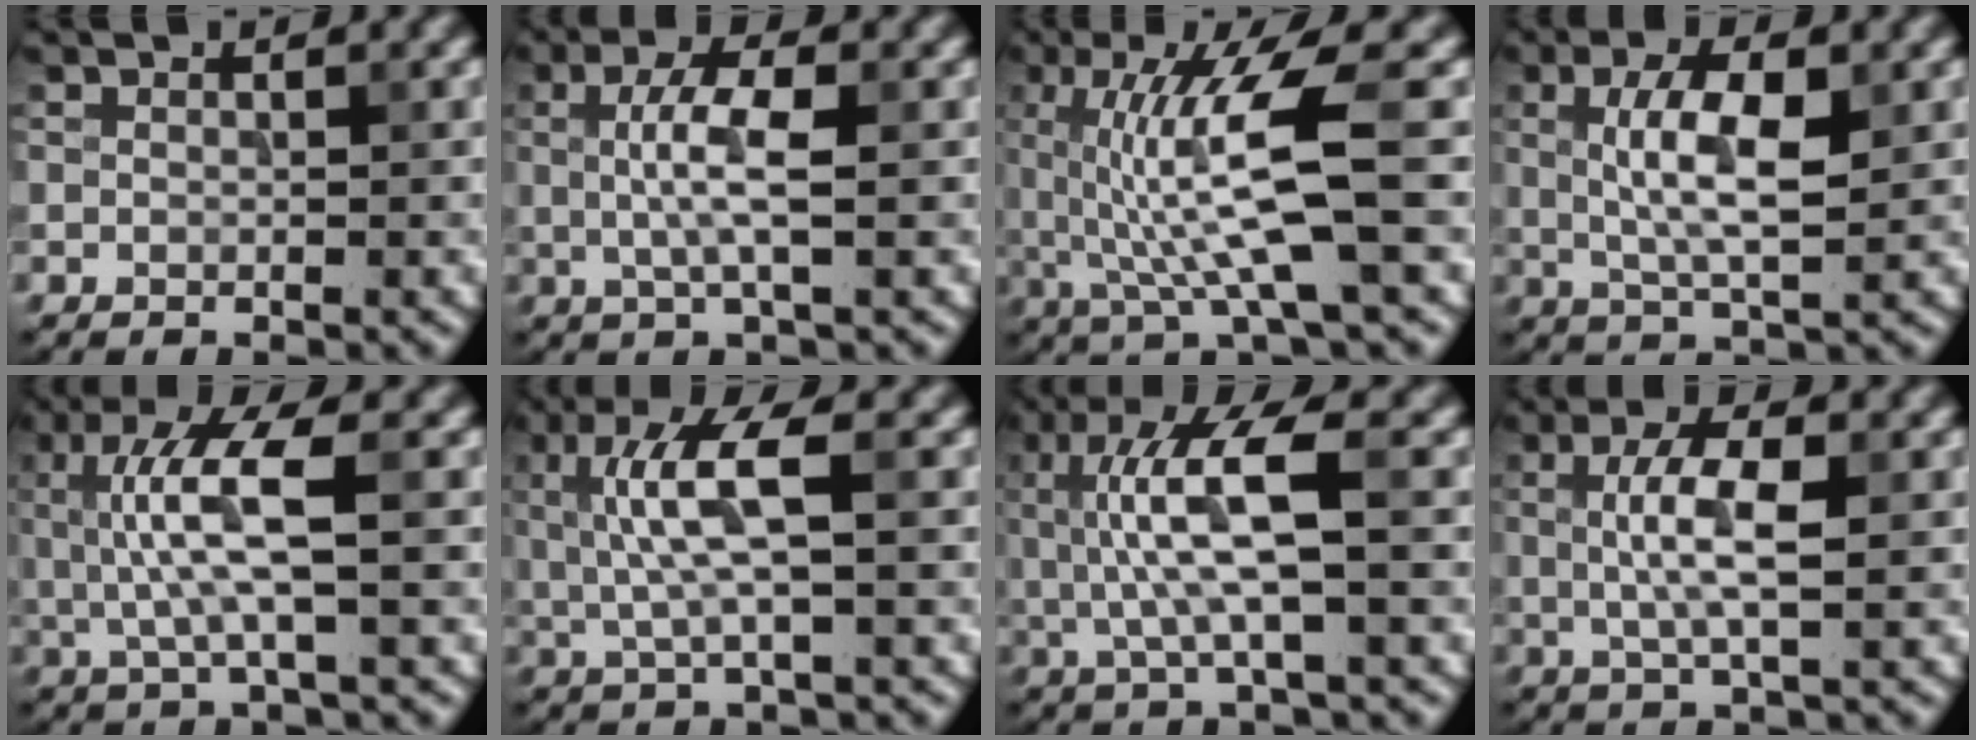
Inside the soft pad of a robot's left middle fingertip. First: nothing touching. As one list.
[{"total": 4.0, "force": [0.2, 0.9, 3.9], "torque": [-0.078, 0.004, 0.004]}, {"total": 7.8, "force": [0.1, 1.3, 7.7], "torque": [-0.147, -0.002, 0.009]}, {"total": 5.4, "force": [0.9, 1.7, 5.0], "torque": [-0.098, 0.004, 0.016]}, {"total": 5.7, "force": [0.6, 1.3, 5.6], "torque": [-0.120, 0.003, 0.013]}, {"total": 5.4, "force": [0.8, 1.3, 5.2], "torque": [-0.110, 0.004, 0.017]}, {"total": 7.0, "force": [0.8, 1.7, 6.7], "torque": [-0.142, 0.004, 0.017]}, {"total": 4.5, "force": [0.4, 1.2, 4.3], "torque": [-0.088, 0.005, 0.007]}]